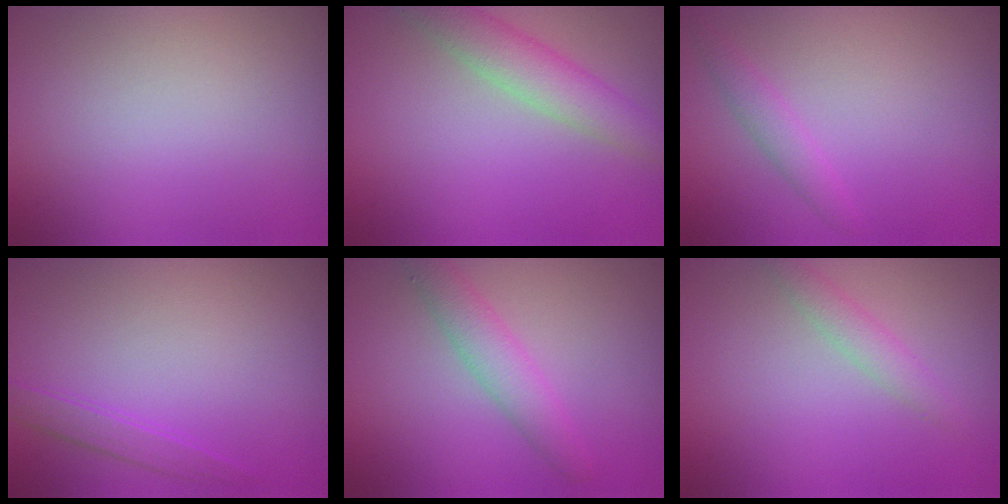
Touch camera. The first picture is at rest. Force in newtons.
{"total": 3.8, "press": 3.8, "slide": 0.2}
{"total": 1.5, "press": 1.5, "slide": 0.0}
{"total": 1.6, "press": 1.6, "slide": 0.1}
{"total": 3.0, "press": 3.0, "slide": 0.3}
{"total": 1.8, "press": 1.8, "slide": 0.0}